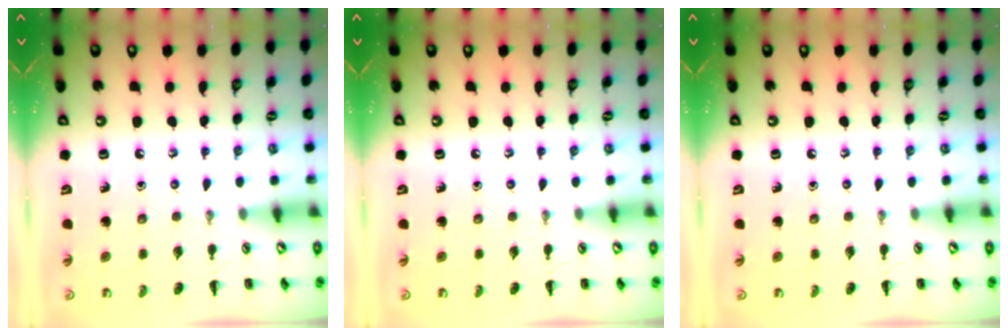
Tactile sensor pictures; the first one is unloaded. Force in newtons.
{"total": 0.0}
{"total": 0.0}